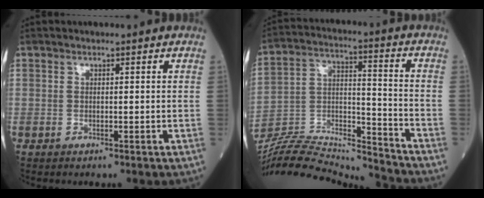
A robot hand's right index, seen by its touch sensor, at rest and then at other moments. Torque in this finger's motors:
{"motor_torque": [-0.63, -0.23, -0.17, -0.11]}